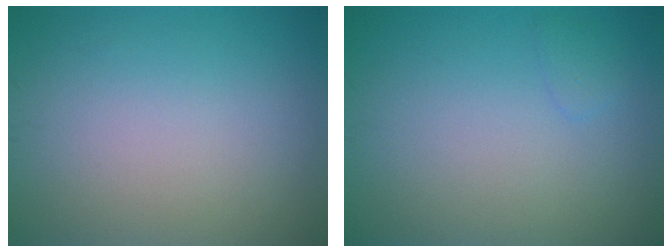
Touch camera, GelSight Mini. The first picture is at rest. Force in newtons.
{"total": 0.8, "press": 0.8, "slide": 0.0}